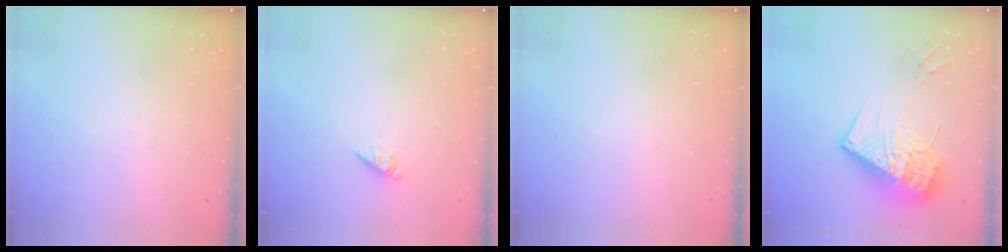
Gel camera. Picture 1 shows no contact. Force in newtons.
{"total": 1.3, "press": 1.3, "slide": 0.2}
{"total": 0.0}
{"total": 16.8, "press": 16.7, "slide": 1.6}